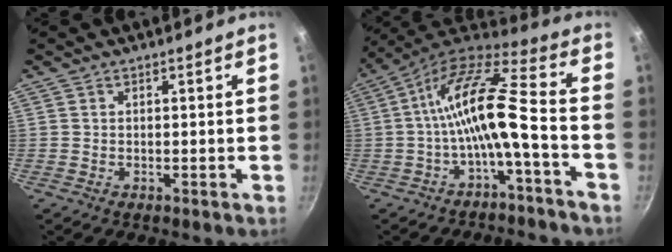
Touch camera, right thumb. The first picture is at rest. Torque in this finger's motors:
{"motor_torque": [2.41, 2.60, 1.59, -0.33, 0.40]}